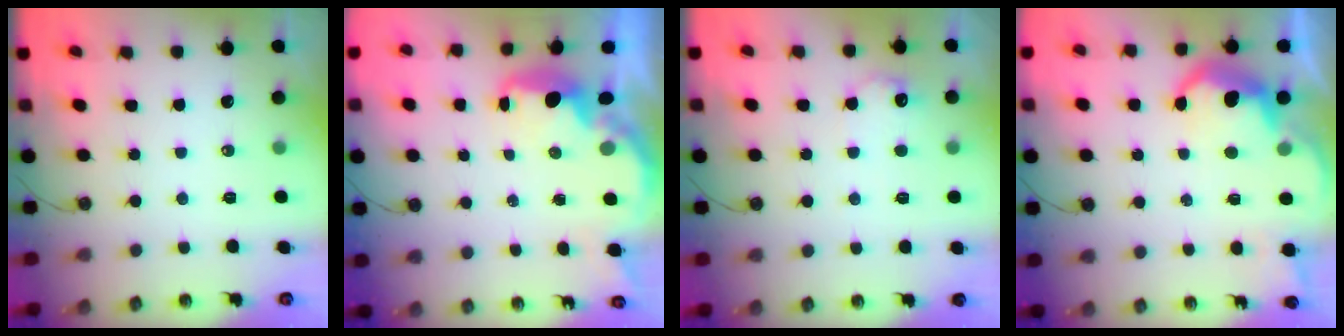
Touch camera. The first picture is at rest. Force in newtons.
{"total": 3.6, "press": 3.6, "slide": 0.4}
{"total": 7.9, "press": 7.8, "slide": 0.4}
{"total": 8.3, "press": 8.2, "slide": 0.8}